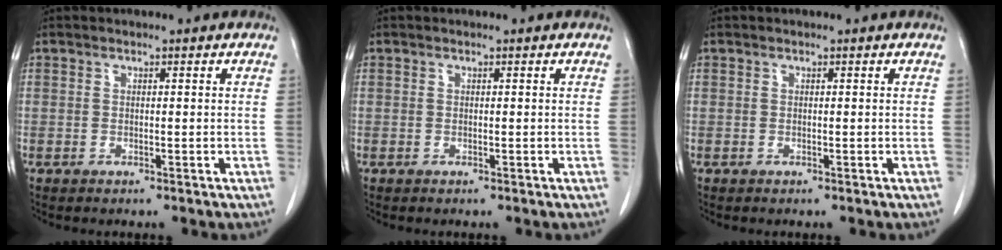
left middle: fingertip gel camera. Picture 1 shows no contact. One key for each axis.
{"total": 0.0}
{"total": 0.0}